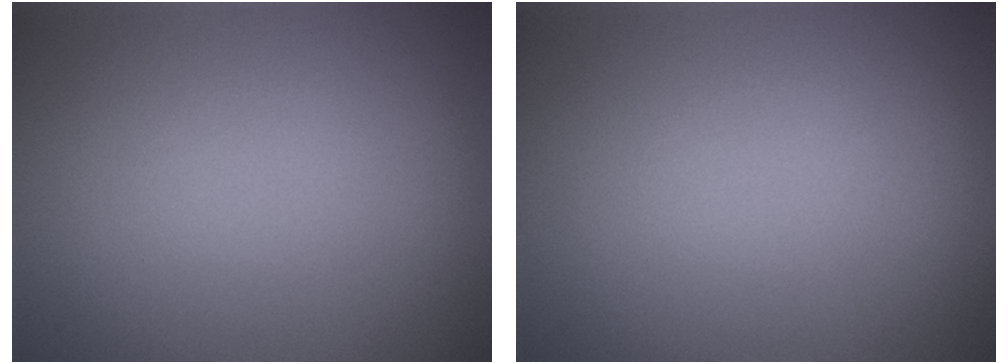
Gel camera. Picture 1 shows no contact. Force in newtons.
{"total": 0.0}